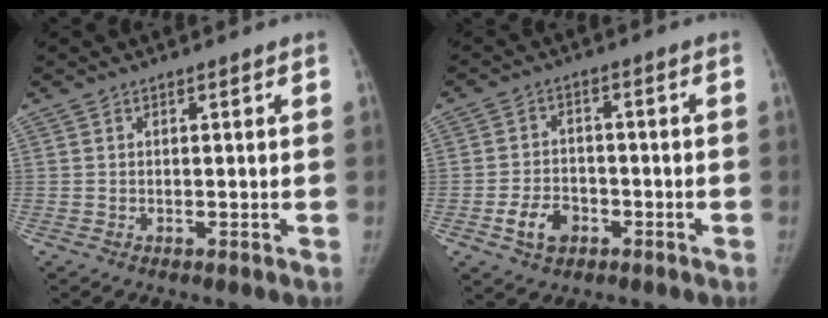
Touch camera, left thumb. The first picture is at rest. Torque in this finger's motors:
{"motor_torque": [-0.04, 0.06, 0.32, -0.03, 0.00]}